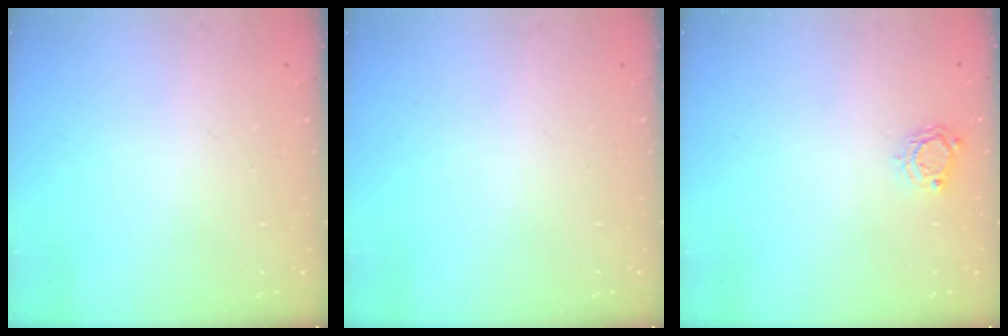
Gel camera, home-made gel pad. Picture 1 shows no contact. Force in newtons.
{"total": 0.0}
{"total": 4.9, "press": 4.9, "slide": 0.2}